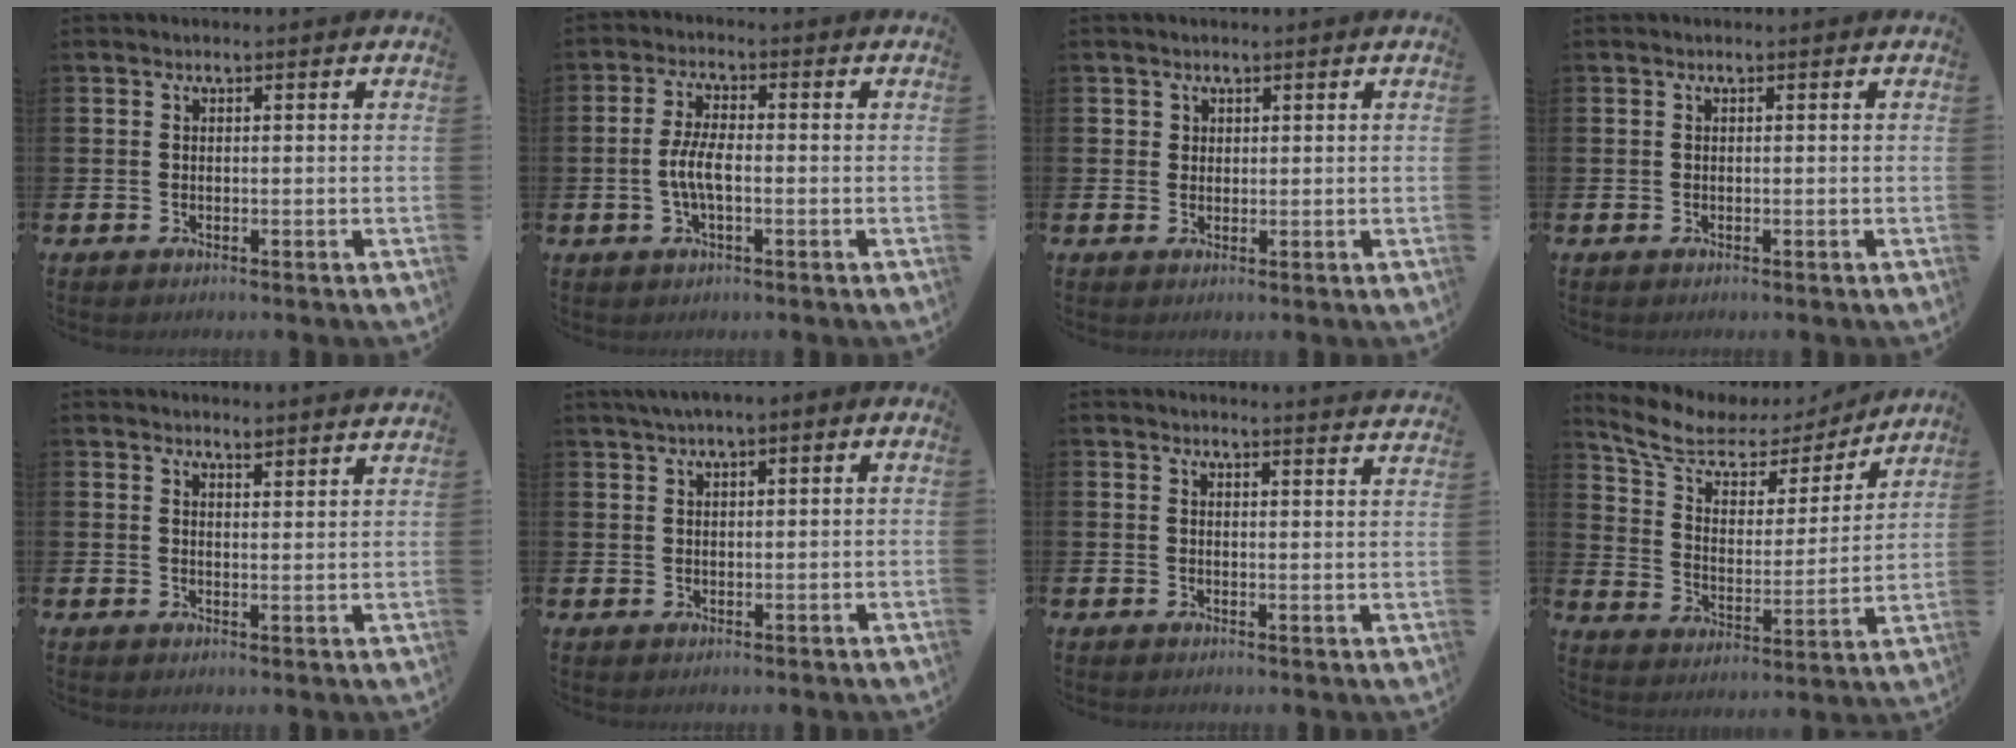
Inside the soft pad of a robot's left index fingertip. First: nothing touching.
{"total": 4.3, "force": [-0.7, 1.5, 3.9], "torque": [-0.083, 0.002, -0.019]}
{"total": 1.3, "force": [1.0, 0.8, -0.1], "torque": [0.009, 0.001, 0.018]}
{"total": 0.0}
{"total": 2.9, "force": [2.9, -0.3, -0.2], "torque": [-0.001, -0.019, 0.053]}
{"total": 1.7, "force": [1.0, 0.5, 1.2], "torque": [-0.023, 0.005, 0.016]}
{"total": 2.5, "force": [2.5, -0.4, -0.2], "torque": [0.013, -0.020, 0.042]}
{"total": 8.4, "force": [6.7, 3.9, 3.1], "torque": [-0.098, -0.041, 0.114]}